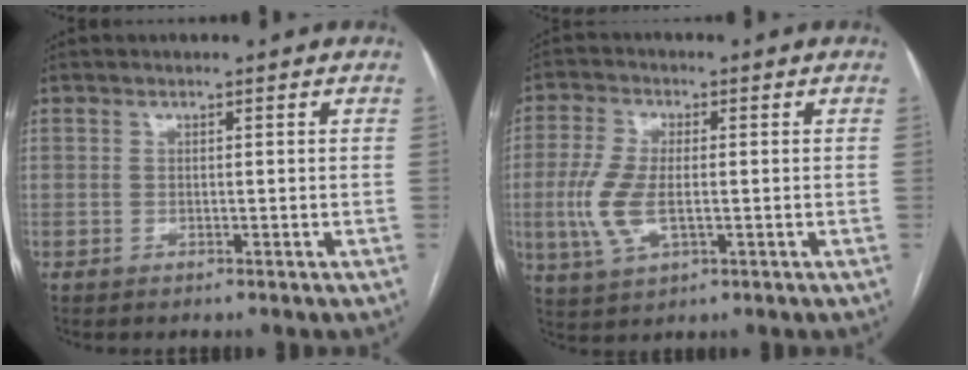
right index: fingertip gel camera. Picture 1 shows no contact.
{"total": 7.7, "force": [-1.0, 3.3, 6.9], "torque": [-0.169, -0.004, -0.018]}